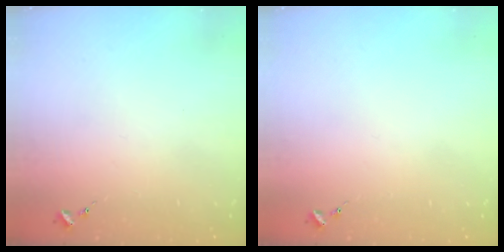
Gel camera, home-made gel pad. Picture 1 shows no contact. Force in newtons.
{"total": 0.0}